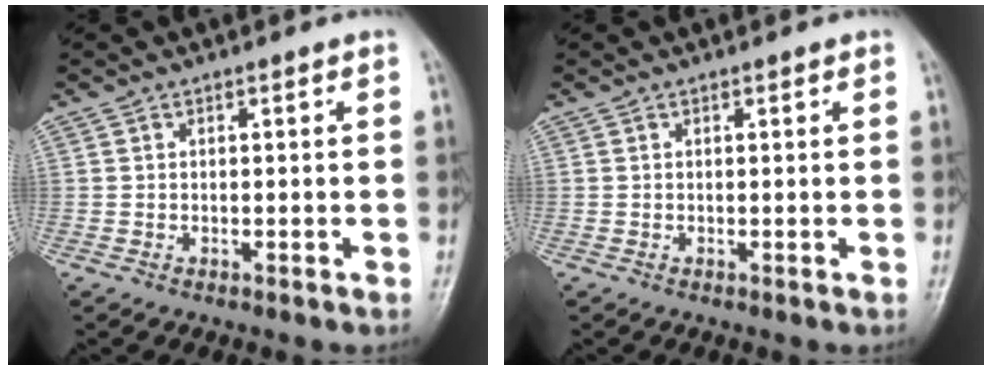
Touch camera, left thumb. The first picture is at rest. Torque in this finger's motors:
{"motor_torque": [-0.13, -0.04, 0.02, -0.02, 0.01]}